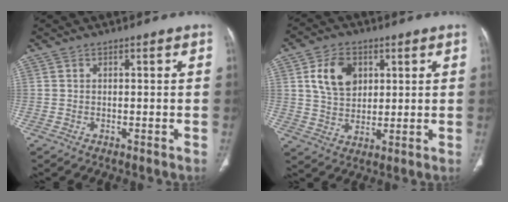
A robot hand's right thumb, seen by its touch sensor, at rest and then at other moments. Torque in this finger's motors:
{"motor_torque": [0.16, 1.83, 1.05, 0.13, 0.14]}